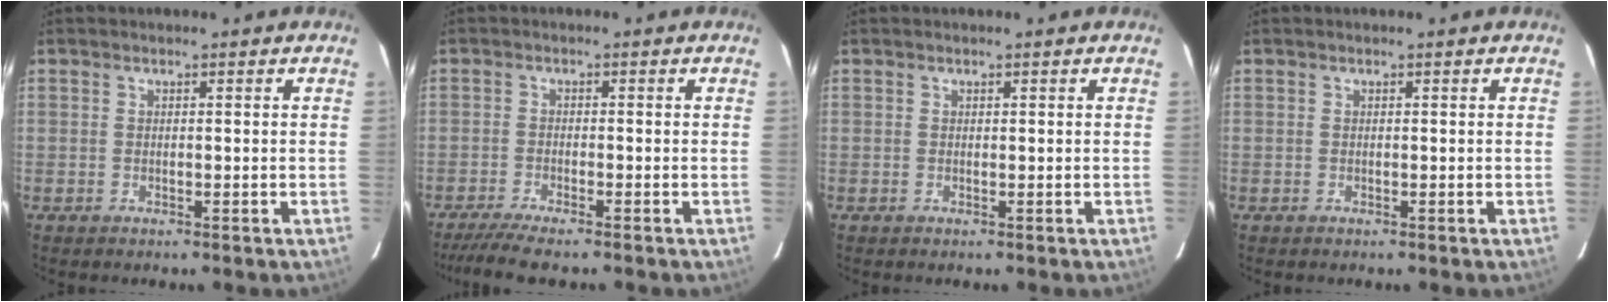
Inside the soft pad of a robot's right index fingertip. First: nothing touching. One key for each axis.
{"total": 6.3, "fx": -5.2, "fy": 0.2, "fz": 3.5, "tx": -0.058, "ty": -0.017, "tz": -0.088}
{"total": 0.0}
{"total": 0.0}